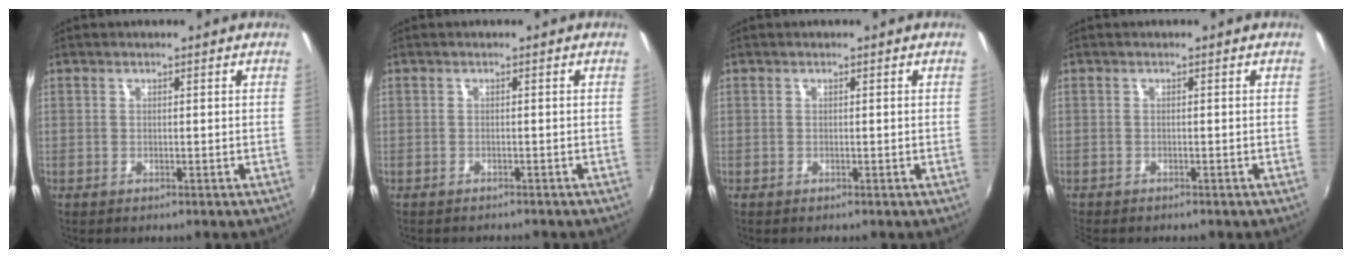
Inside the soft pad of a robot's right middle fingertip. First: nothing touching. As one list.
[{"total": 2.7, "force": [-2.5, 0.3, 0.9], "torque": [-0.027, -0.016, -0.036]}, {"total": 0.0}, {"total": 2.0, "force": [-1.8, 0.5, 0.6], "torque": [-0.016, -0.010, -0.031]}]